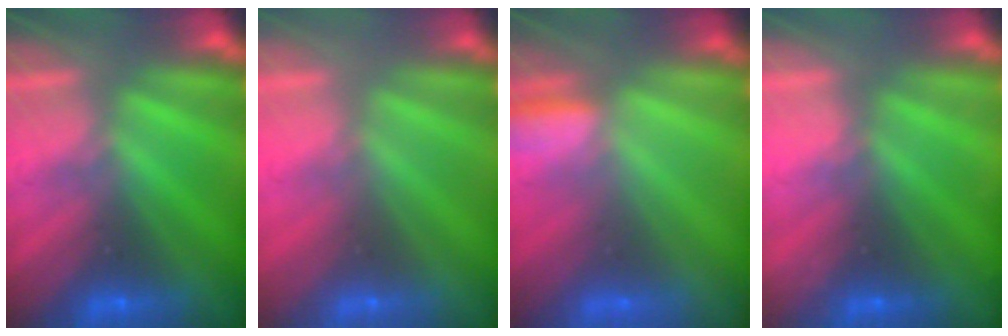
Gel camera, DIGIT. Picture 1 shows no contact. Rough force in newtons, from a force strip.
{"total": 2.9}
{"total": 2.9}
{"total": 2.2}